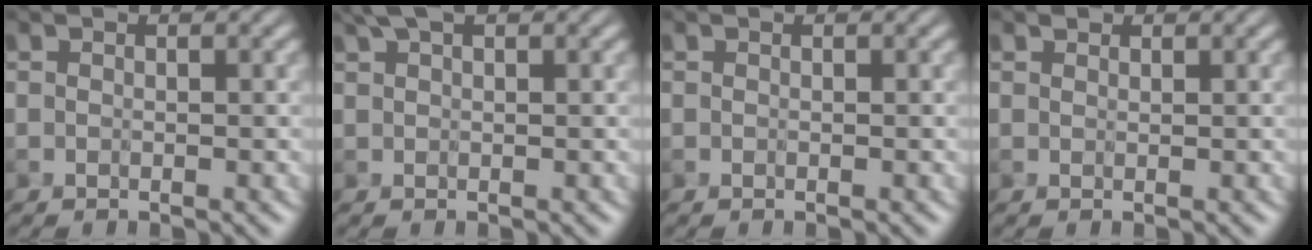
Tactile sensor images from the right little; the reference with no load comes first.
{"total": 2.2, "force": [1.7, 0.6, 1.3], "torque": [-0.019, 0.009, 0.034]}
{"total": 0.0}
{"total": 0.6, "force": [0.6, 0.2, 0.1], "torque": [-0.003, 0.000, 0.010]}